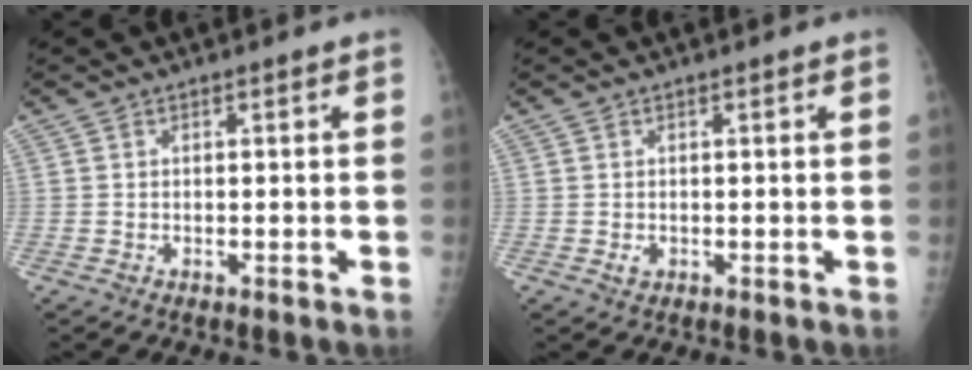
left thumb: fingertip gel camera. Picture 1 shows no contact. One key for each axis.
{"total": 1.1, "fx": -0.1, "fy": 0.9, "fz": 0.5, "tx": -0.005, "ty": 0.000, "tz": 0.002}